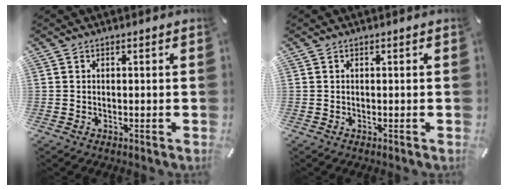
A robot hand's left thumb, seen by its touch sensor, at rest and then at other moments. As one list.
[{"total": 0.0}]